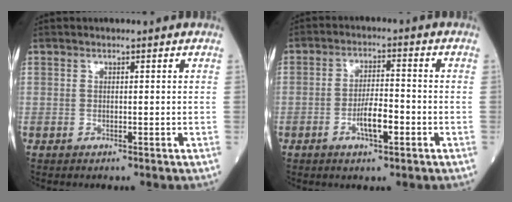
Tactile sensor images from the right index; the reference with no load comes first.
{"total": 5.1, "force": [-2.0, 1.1, 4.5], "torque": [-0.085, 0.003, -0.034]}